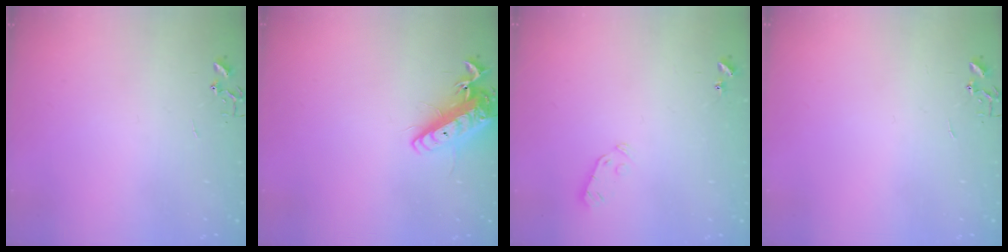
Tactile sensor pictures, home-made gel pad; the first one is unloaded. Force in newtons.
{"total": 13.9, "press": 13.7, "slide": 2.5}
{"total": 3.8, "press": 3.7, "slide": 0.8}
{"total": 0.0}